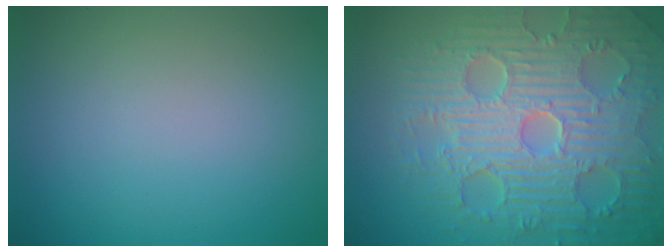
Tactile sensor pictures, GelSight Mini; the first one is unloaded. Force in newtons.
{"total": 9.2, "press": 6.8, "slide": 6.2}